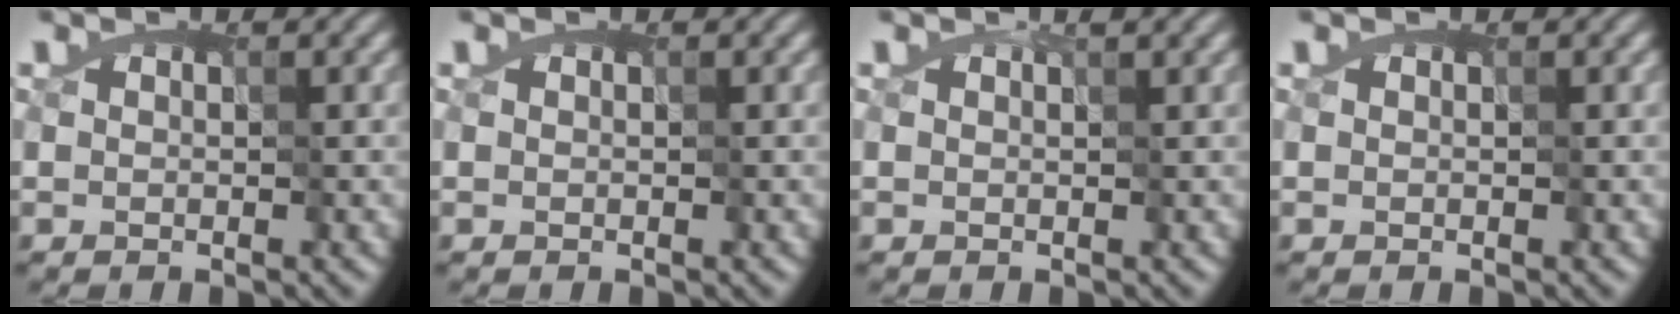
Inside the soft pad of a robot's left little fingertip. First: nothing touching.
{"total": 0.0}
{"total": 0.7, "force": [0.6, -0.1, 0.4], "torque": [-0.006, 0.007, 0.000]}
{"total": 0.0}